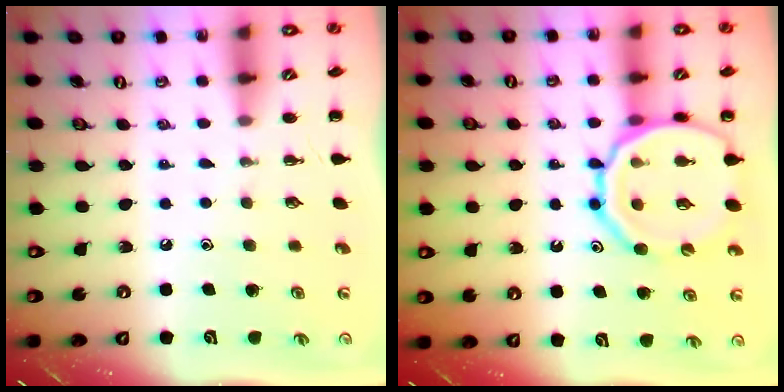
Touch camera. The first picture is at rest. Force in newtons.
{"total": 17.8, "press": 17.6, "slide": 2.5}